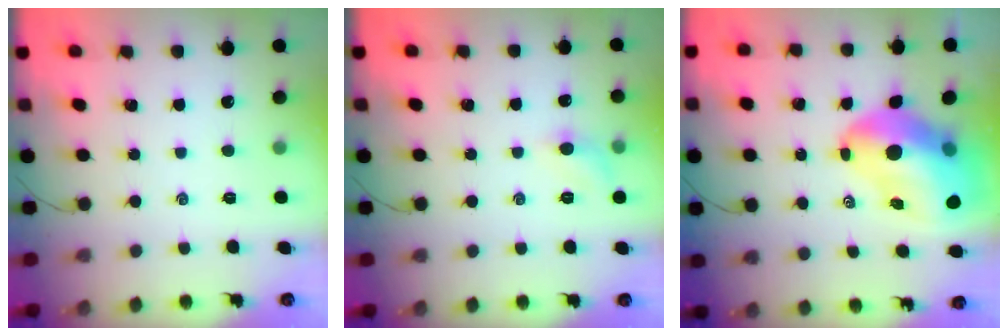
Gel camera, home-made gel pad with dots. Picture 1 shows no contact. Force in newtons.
{"total": 6.4, "press": 6.3, "slide": 1.4}
{"total": 15.9, "press": 15.3, "slide": 4.4}